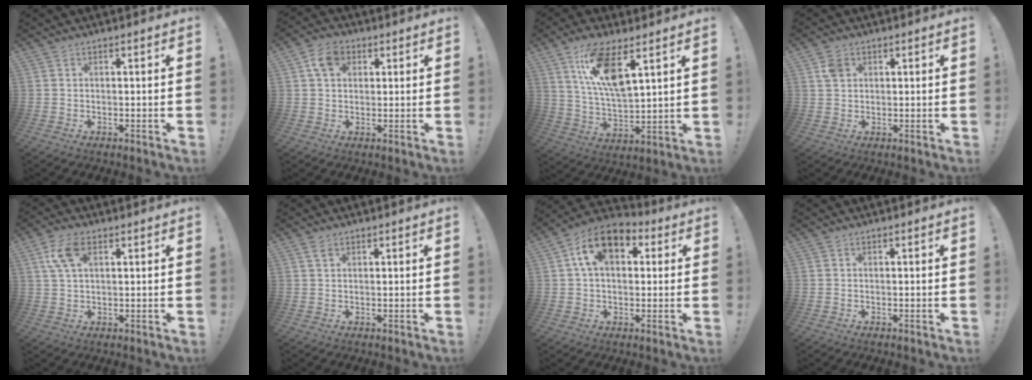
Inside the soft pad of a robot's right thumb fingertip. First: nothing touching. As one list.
[{"total": 7.1, "force": [2.8, 5.1, 4.1], "torque": [-0.065, 0.005, 0.053]}, {"total": 13.8, "force": [7.8, 4.3, 10.6], "torque": [-0.202, -0.031, 0.132]}, {"total": 3.2, "force": [1.5, 2.2, 1.7], "torque": [-0.025, -0.002, 0.030]}, {"total": 8.1, "force": [3.1, 4.1, 6.2], "torque": [-0.111, 0.000, 0.058]}, {"total": 2.0, "force": [1.2, 0.9, 1.2], "torque": [-0.011, -0.005, 0.020]}, {"total": 12.5, "force": [4.7, 7.8, 8.5], "torque": [-0.144, 0.004, 0.089]}, {"total": 0.0}]